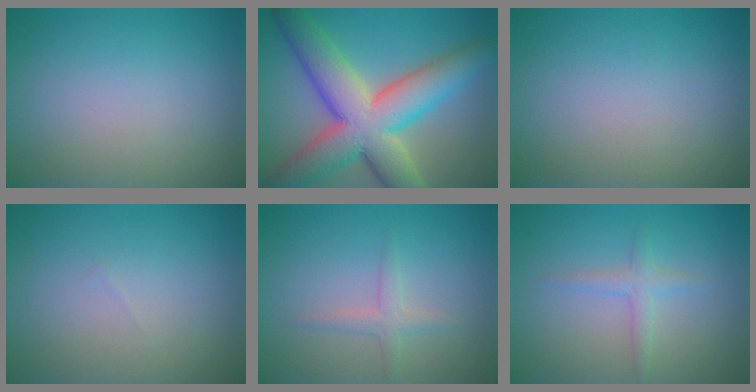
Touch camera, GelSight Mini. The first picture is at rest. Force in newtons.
{"total": 11.8, "press": 11.8, "slide": 0.7}
{"total": 0.0}
{"total": 0.0}
{"total": 1.5, "press": 1.5, "slide": 0.1}
{"total": 1.6, "press": 1.6, "slide": 0.1}